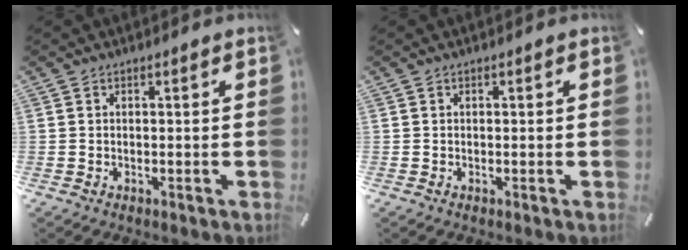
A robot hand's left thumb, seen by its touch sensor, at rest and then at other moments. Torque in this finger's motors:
{"motor_torque": [-0.13, -0.07, -0.06, -0.01, 0.00]}